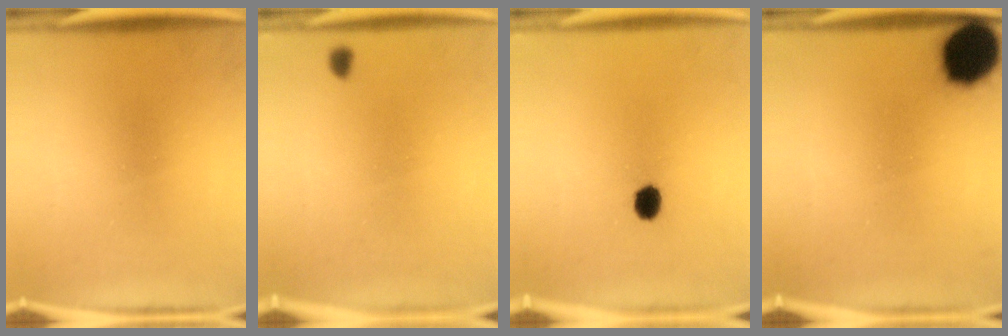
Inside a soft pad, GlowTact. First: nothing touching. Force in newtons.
{"total": 0.7}
{"total": 3.7}
{"total": 13.7}